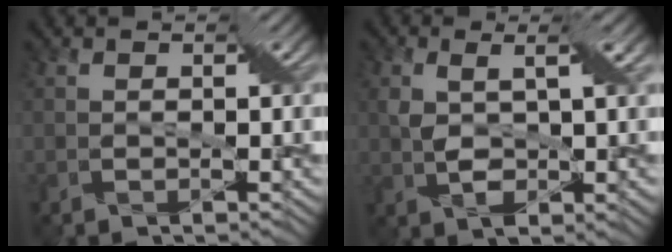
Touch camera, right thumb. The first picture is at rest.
{"total": 4.1, "force": [0.5, 1.7, 3.8], "torque": [-0.073, 0.001, 0.011]}